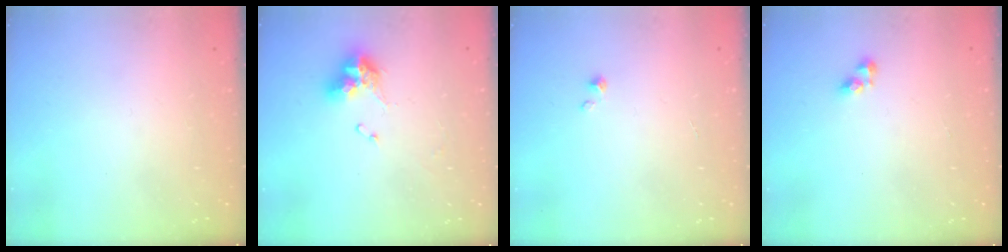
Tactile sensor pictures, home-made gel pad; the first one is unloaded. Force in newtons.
{"total": 10.4, "press": 10.3, "slide": 1.1}
{"total": 0.6, "press": 0.6, "slide": 0.1}
{"total": 4.7, "press": 4.6, "slide": 0.6}